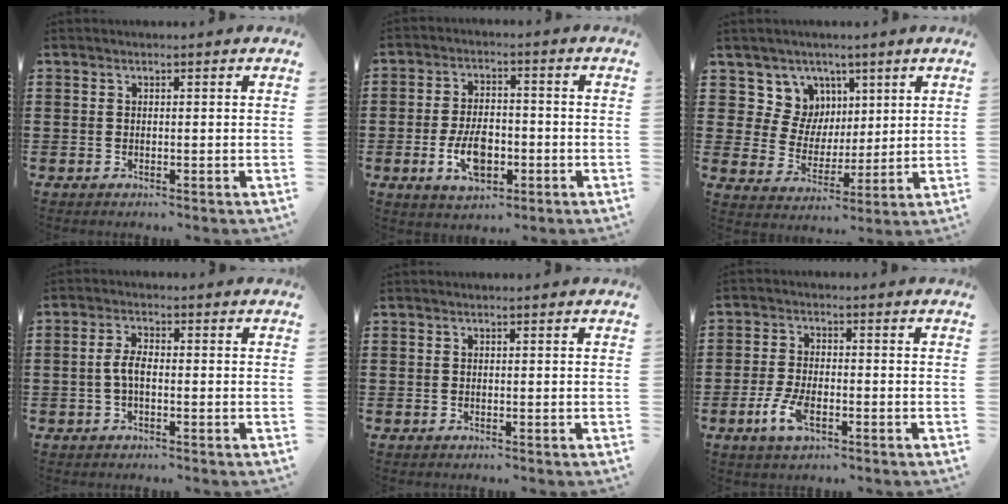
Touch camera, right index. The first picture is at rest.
{"total": 7.5, "force": [-2.2, 4.1, 5.9], "torque": [-0.117, 0.000, -0.042]}
{"total": 7.9, "force": [3.4, 7.0, 1.0], "torque": [-0.059, -0.013, 0.065]}
{"total": 3.3, "force": [-0.6, 1.3, 2.9], "torque": [-0.069, -0.001, -0.017]}
{"total": 0.0}
{"total": 5.2, "force": [-2.1, 2.3, 4.2], "torque": [-0.097, -0.003, -0.043]}